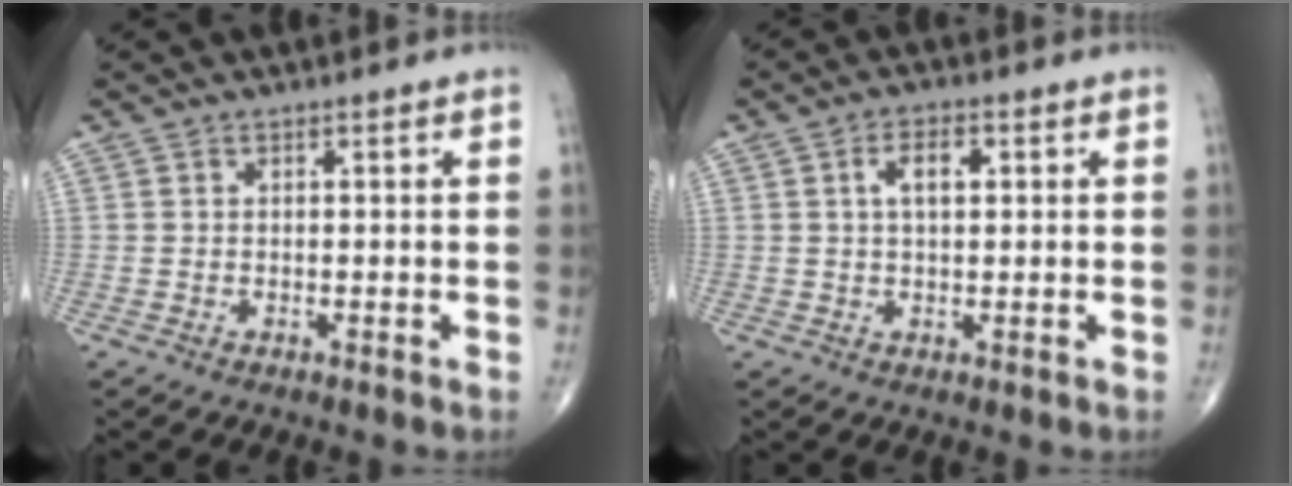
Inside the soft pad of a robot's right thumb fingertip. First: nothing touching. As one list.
[{"total": 4.3, "force": [1.1, 2.2, 3.5], "torque": [-0.057, 0.004, 0.015]}]